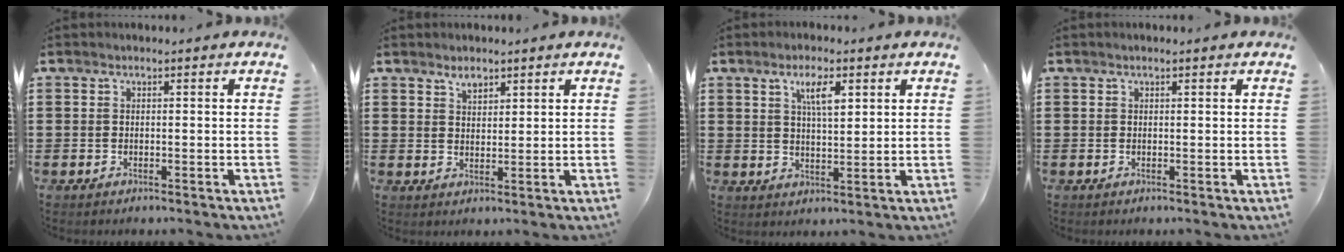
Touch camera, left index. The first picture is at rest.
{"total": 2.4, "force": [2.0, 1.1, 0.8], "torque": [-0.020, 0.003, 0.037]}
{"total": 5.1, "force": [2.7, 1.7, 4.0], "torque": [-0.071, 0.001, 0.043]}
{"total": 0.6, "force": [0.4, 0.1, 0.5], "torque": [-0.009, 0.002, 0.007]}